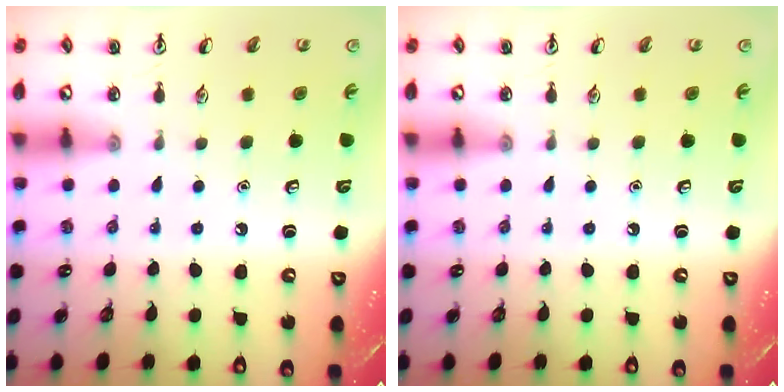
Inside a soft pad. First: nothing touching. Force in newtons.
{"total": 0.0}